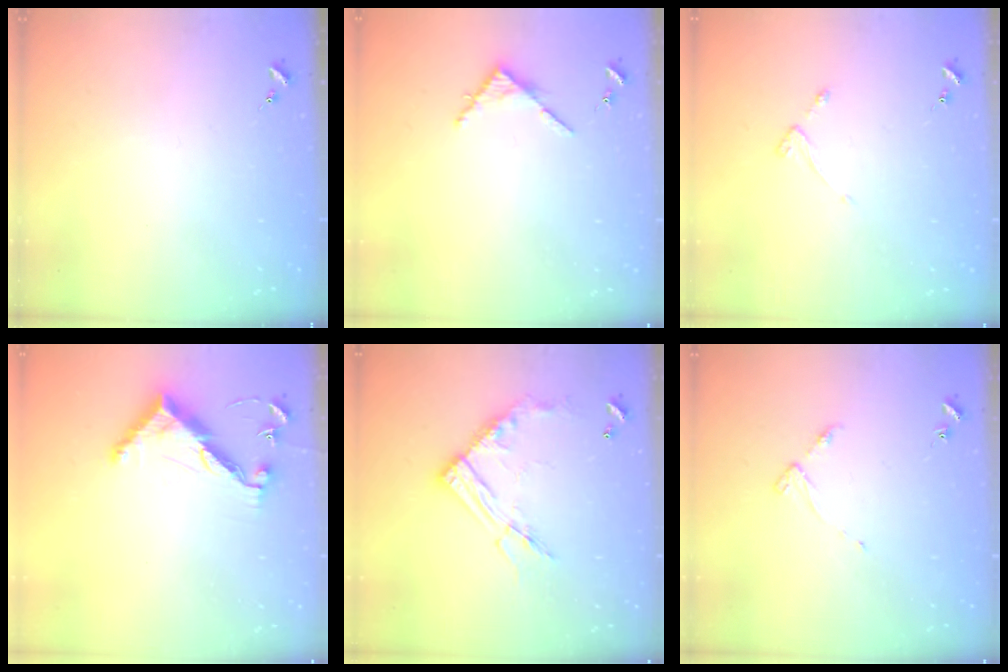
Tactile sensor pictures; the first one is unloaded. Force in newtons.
{"total": 3.8, "press": 3.8, "slide": 0.4}
{"total": 2.6, "press": 2.6, "slide": 0.5}
{"total": 10.2, "press": 10.2, "slide": 0.4}
{"total": 15.2, "press": 15.1, "slide": 1.7}
{"total": 3.3, "press": 3.3, "slide": 0.4}